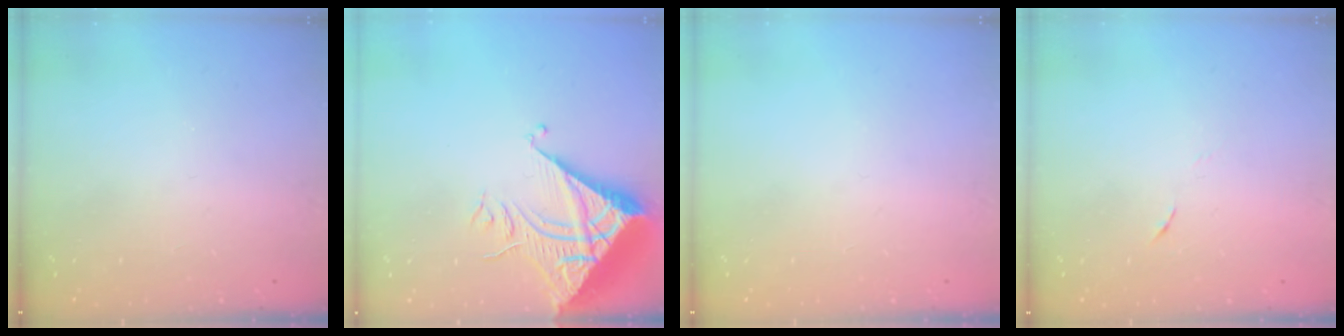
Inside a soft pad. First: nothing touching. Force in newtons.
{"total": 11.2, "press": 11.2, "slide": 0.9}
{"total": 0.0}
{"total": 3.9, "press": 3.5, "slide": 1.6}